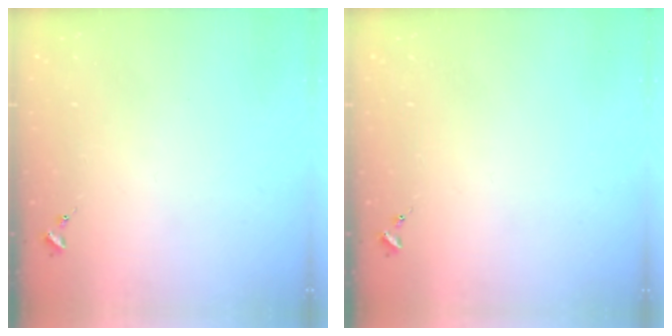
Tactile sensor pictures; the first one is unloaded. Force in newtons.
{"total": 0.0}